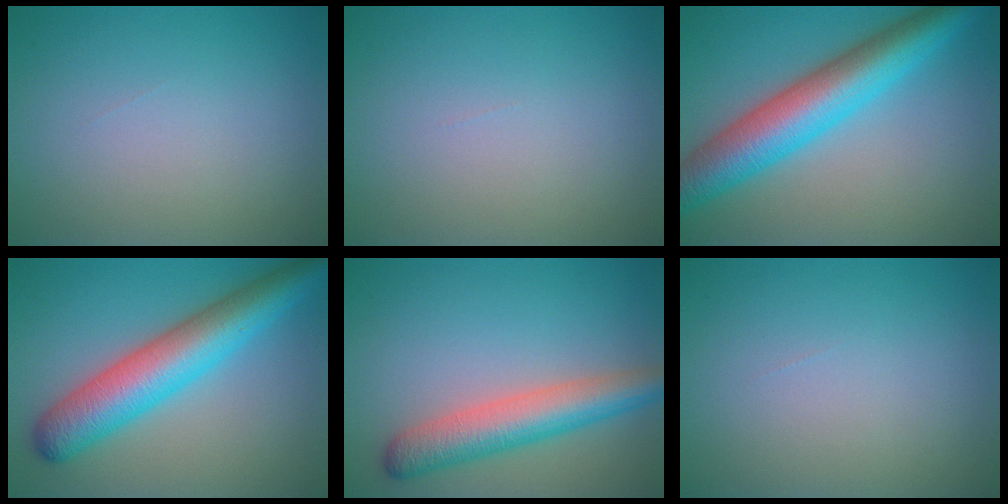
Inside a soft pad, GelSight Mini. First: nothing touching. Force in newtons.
{"total": 0.0}
{"total": 8.9, "press": 8.9, "slide": 0.2}
{"total": 8.2, "press": 8.2, "slide": 0.2}
{"total": 5.6, "press": 5.6, "slide": 0.2}
{"total": 0.0}